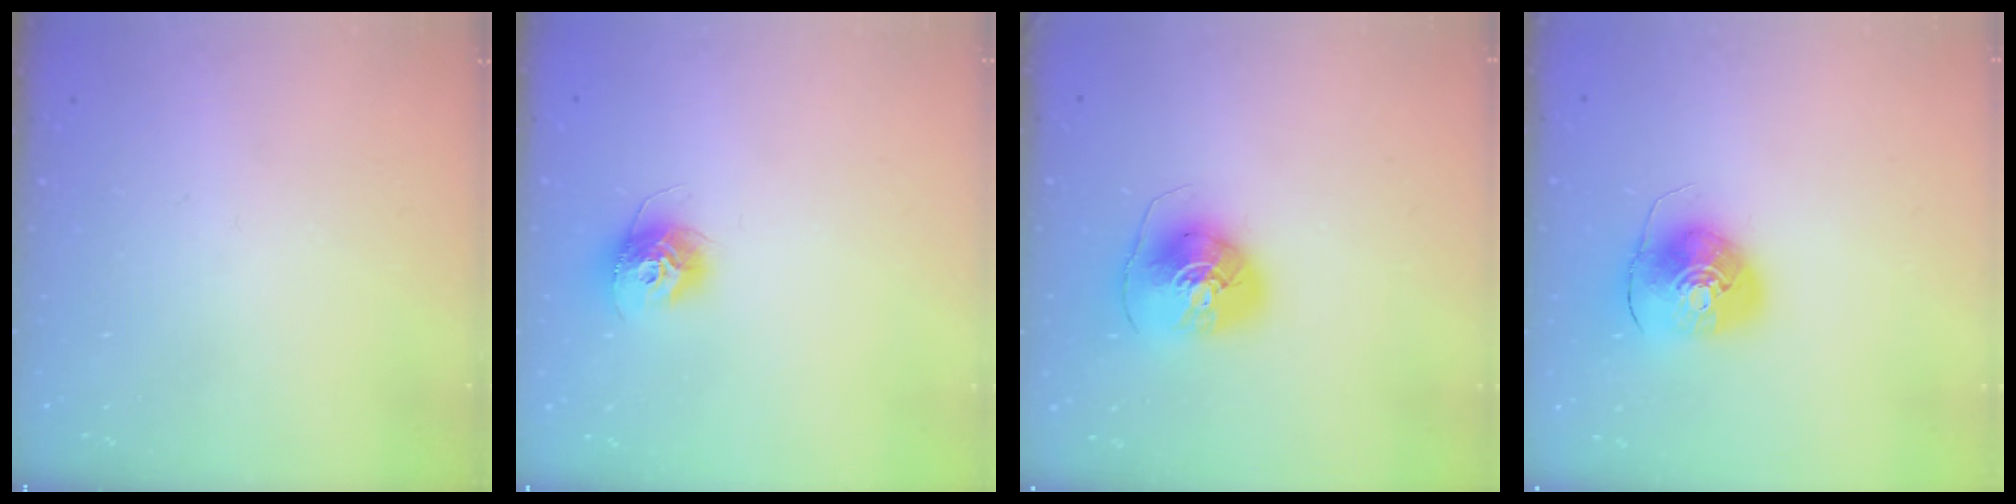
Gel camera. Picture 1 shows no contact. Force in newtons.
{"total": 11.0, "press": 11.0, "slide": 0.8}
{"total": 9.5, "press": 9.4, "slide": 1.3}
{"total": 8.9, "press": 8.7, "slide": 1.5}